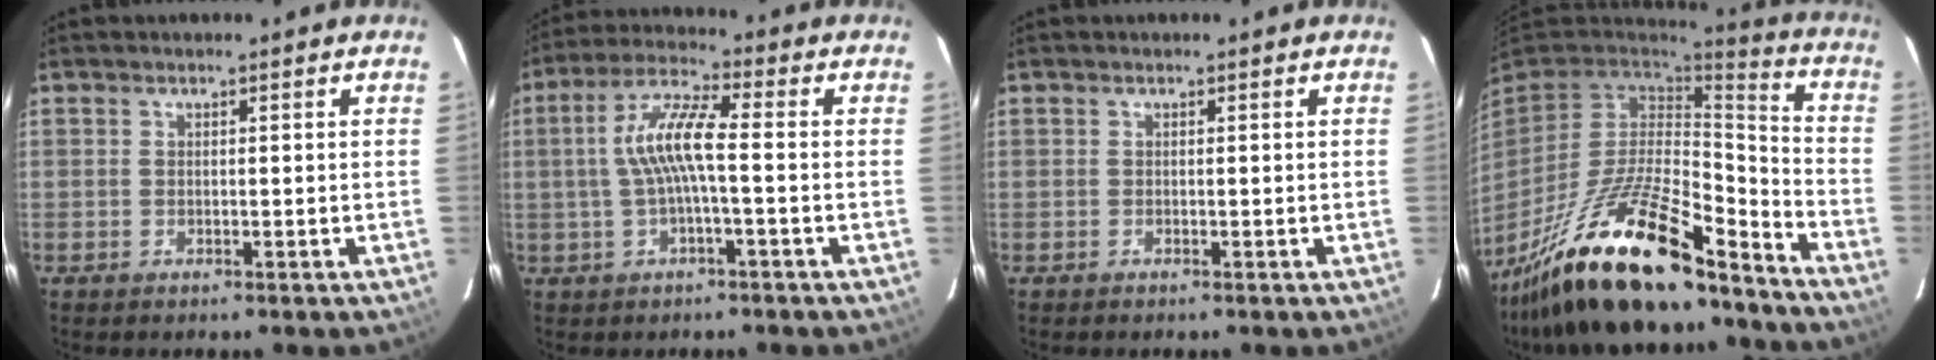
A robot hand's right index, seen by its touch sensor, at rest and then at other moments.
{"total": 8.7, "force": [-0.6, 1.4, 8.5], "torque": [-0.175, 0.015, -0.010]}
{"total": 0.0}
{"total": 25.5, "force": [-18.3, 7.1, 16.2], "torque": [-0.310, -0.030, -0.312]}